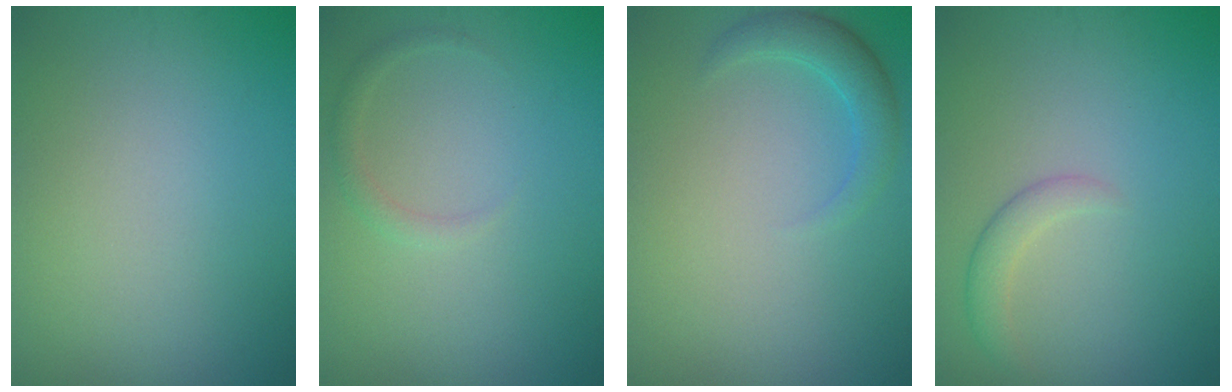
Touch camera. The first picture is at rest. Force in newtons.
{"total": 1.2, "press": 1.2, "slide": 0.0}
{"total": 2.4, "press": 2.4, "slide": 0.1}
{"total": 1.8, "press": 1.8, "slide": 0.0}